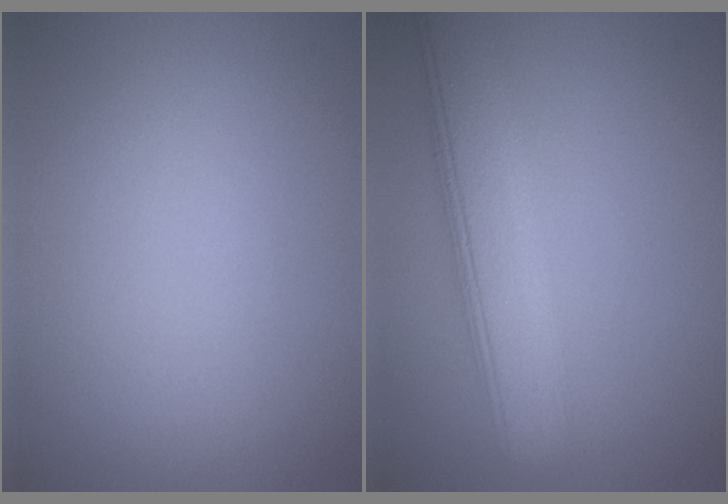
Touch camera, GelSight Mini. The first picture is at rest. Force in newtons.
{"total": 7.0, "press": 7.0, "slide": 0.8}